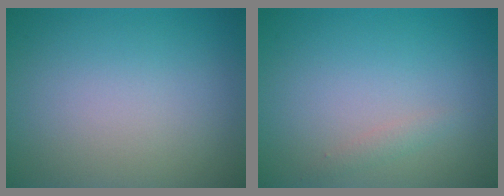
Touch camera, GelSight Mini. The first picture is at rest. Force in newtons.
{"total": 0.8, "press": 0.8, "slide": 0.0}